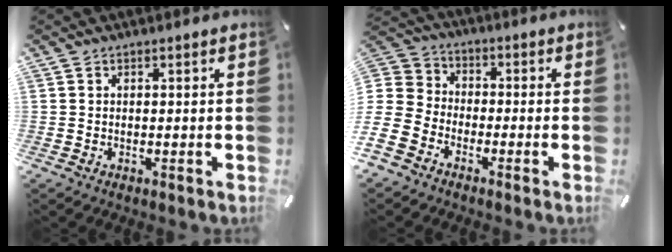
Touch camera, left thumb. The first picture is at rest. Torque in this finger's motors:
{"motor_torque": [0.00, 5.00, 1.29, 1.48, 0.45]}